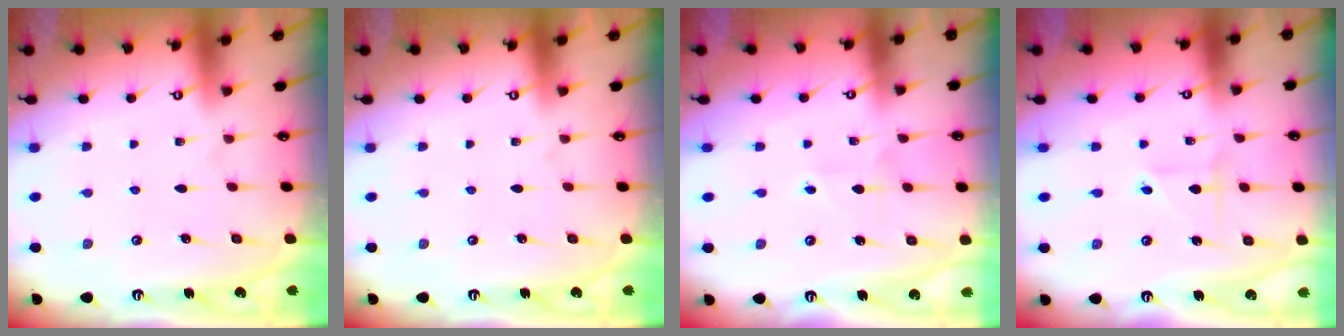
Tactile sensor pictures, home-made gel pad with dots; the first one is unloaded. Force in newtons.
{"total": 0.0}
{"total": 2.8, "press": 2.7, "slide": 0.4}
{"total": 1.8, "press": 1.8, "slide": 0.2}